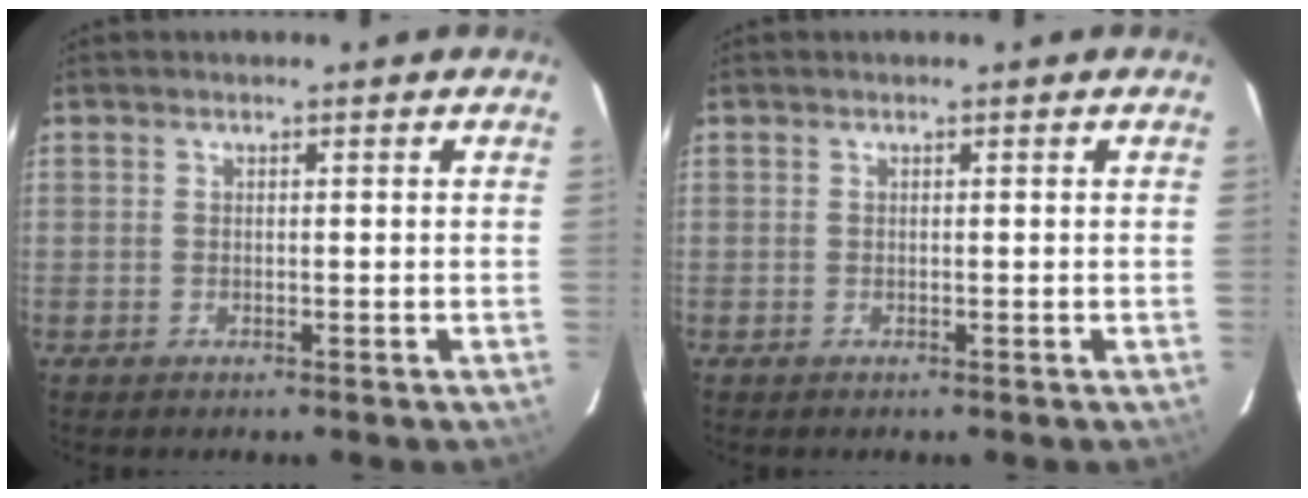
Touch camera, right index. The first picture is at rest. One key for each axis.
{"total": 0.0}